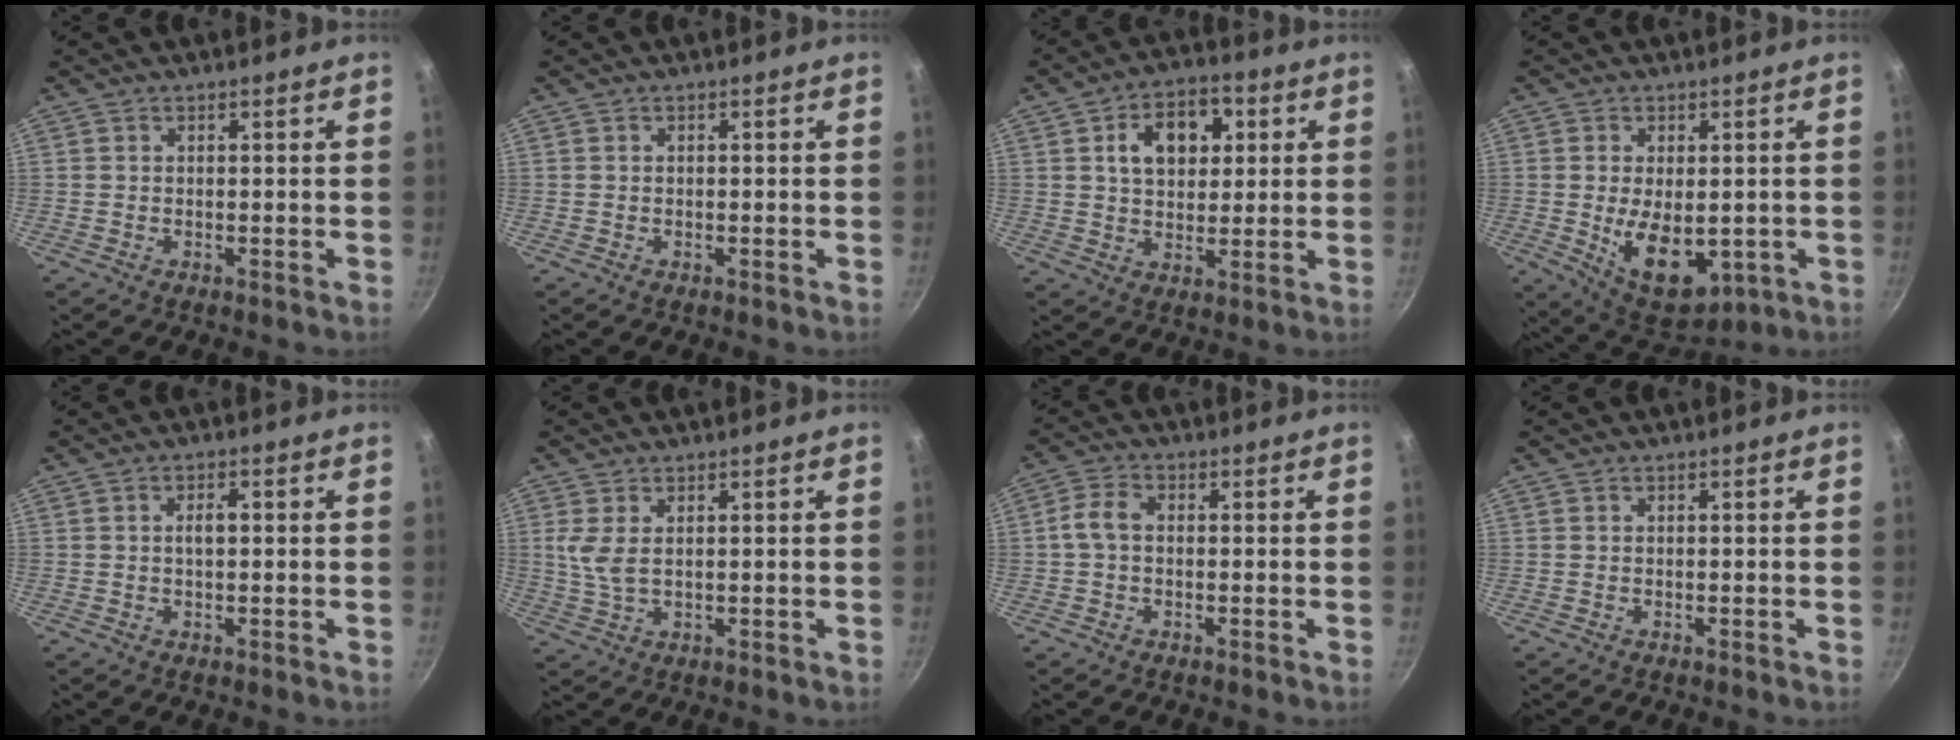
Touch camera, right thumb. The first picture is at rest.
{"total": 0.0}
{"total": 11.0, "force": [3.1, 7.1, 7.8], "torque": [-0.092, 0.002, 0.047]}
{"total": 12.3, "force": [-2.2, 6.9, 9.9], "torque": [-0.142, -0.015, -0.012]}
{"total": 2.2, "force": [0.2, 1.0, 1.9], "torque": [-0.034, 0.006, 0.001]}
{"total": 4.0, "force": [1.1, 1.9, 3.3], "torque": [-0.079, -0.003, 0.030]}
{"total": 4.5, "force": [-0.1, 3.0, 3.4], "torque": [-0.067, 0.014, -0.008]}
{"total": 0.0}